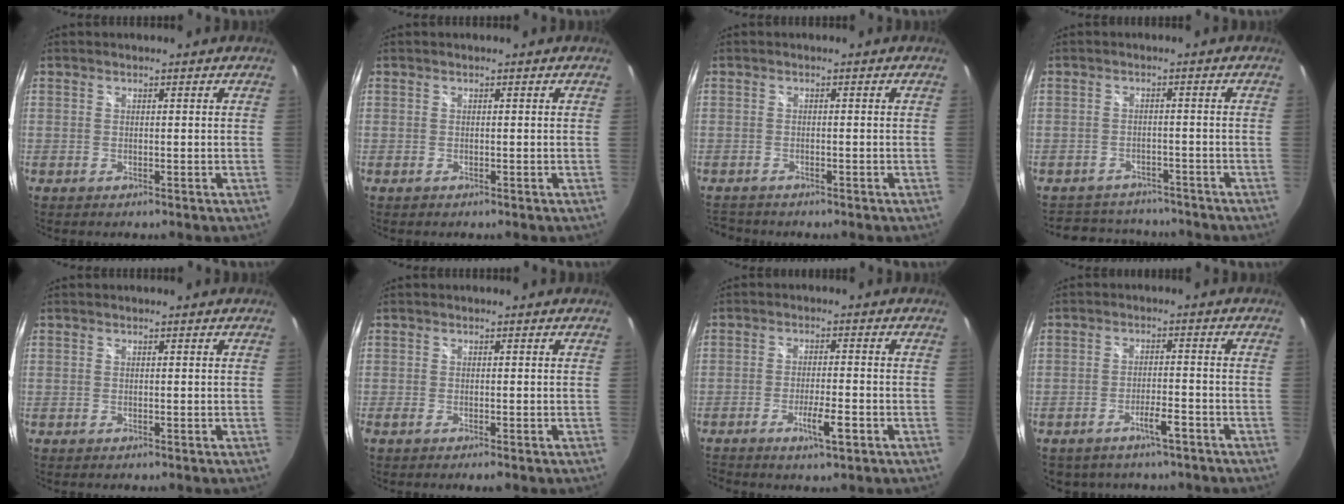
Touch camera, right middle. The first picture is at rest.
{"total": 0.0}
{"total": 3.7, "force": [-3.4, 1.3, 1.0], "torque": [-0.030, -0.012, -0.055]}
{"total": 9.6, "force": [-8.6, 3.9, 2.2], "torque": [-0.054, 0.011, -0.117]}
{"total": 0.0}
{"total": 1.6, "force": [-1.2, 0.0, 1.1], "torque": [-0.022, -0.005, -0.021]}
{"total": 5.1, "force": [-2.8, 0.6, 4.1], "torque": [-0.086, -0.008, -0.048]}
{"total": 4.4, "force": [-3.3, 1.8, 2.3], "torque": [-0.048, 0.001, -0.045]}